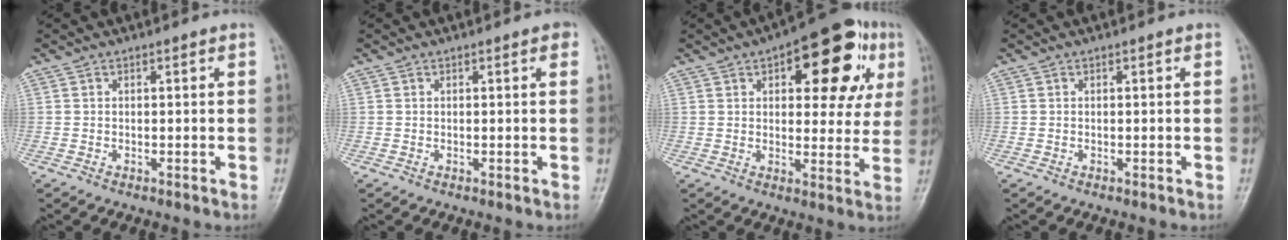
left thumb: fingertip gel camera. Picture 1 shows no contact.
{"total": 1.0, "force": [0.4, 0.4, 0.8], "torque": [-0.008, 0.001, 0.002]}
{"total": 18.6, "force": [7.2, 8.6, 14.8], "torque": [-0.140, 0.003, 0.087]}
{"total": 0.0}